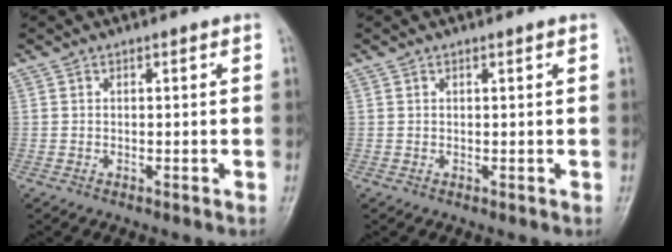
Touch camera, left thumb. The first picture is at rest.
{"total": 0.5, "force": [0.3, 0.0, 0.4], "torque": [-0.008, -0.001, 0.006]}